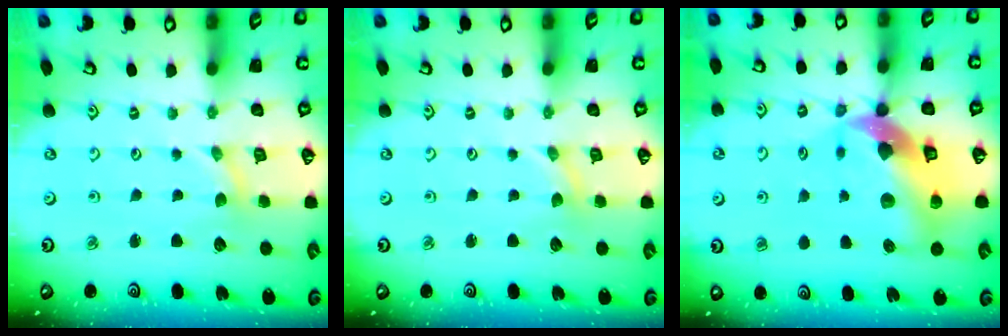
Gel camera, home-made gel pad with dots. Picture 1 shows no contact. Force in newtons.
{"total": 0.0}
{"total": 16.6, "press": 16.4, "slide": 2.5}